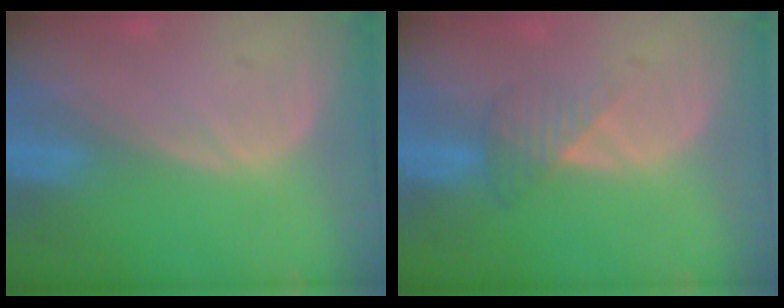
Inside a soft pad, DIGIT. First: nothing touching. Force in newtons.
{"total": 3.4, "press": 3.2, "slide": 1.1}